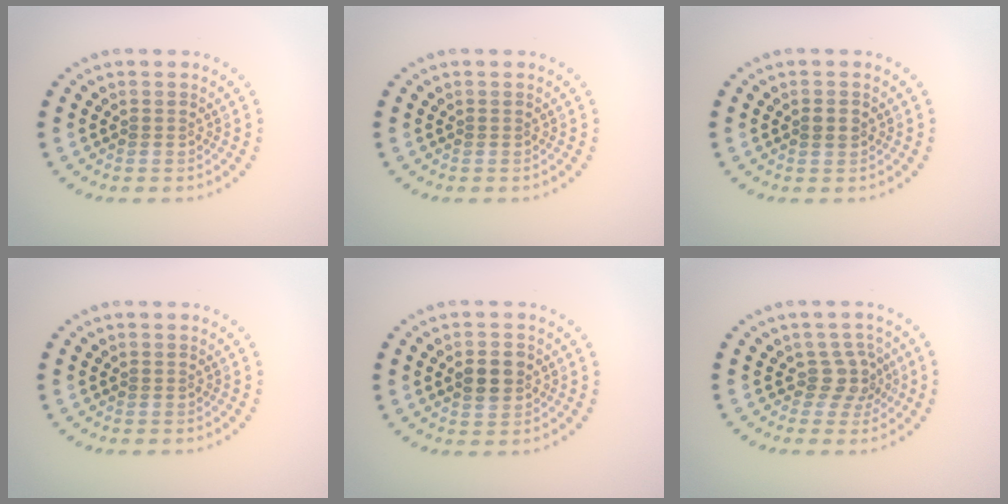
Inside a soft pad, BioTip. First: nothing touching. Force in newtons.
{"total": 0.0}
{"total": 1.5, "press": 1.5, "slide": 0.2}
{"total": 0.0}
{"total": 2.8, "press": 2.8, "slide": 0.2}
{"total": 2.4, "press": 1.9, "slide": 1.5}